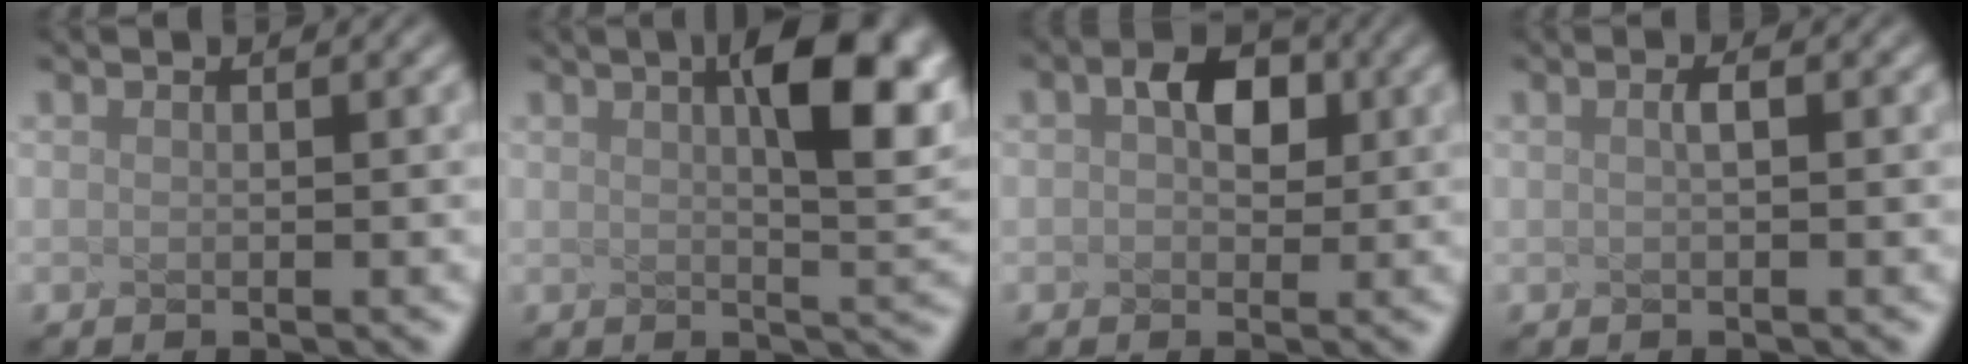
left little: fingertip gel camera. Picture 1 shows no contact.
{"total": 7.9, "force": [2.1, 1.5, 7.4], "torque": [-0.115, 0.008, 0.065]}
{"total": 1.1, "force": [-0.5, 0.6, 0.8], "torque": [-0.048, -0.004, 0.030]}
{"total": 1.3, "force": [-1.1, -0.7, 0.0], "torque": [-0.025, -0.004, 0.013]}